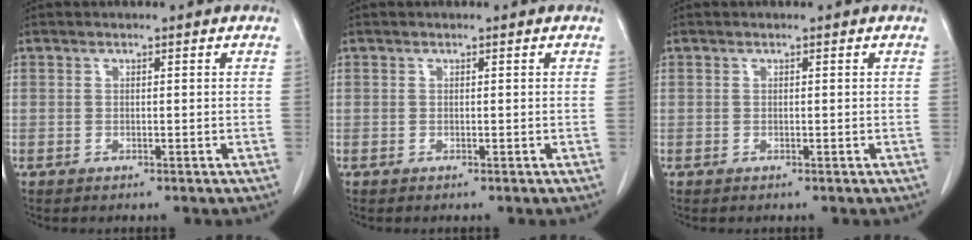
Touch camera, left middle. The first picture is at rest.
{"total": 0.0}
{"total": 0.0}